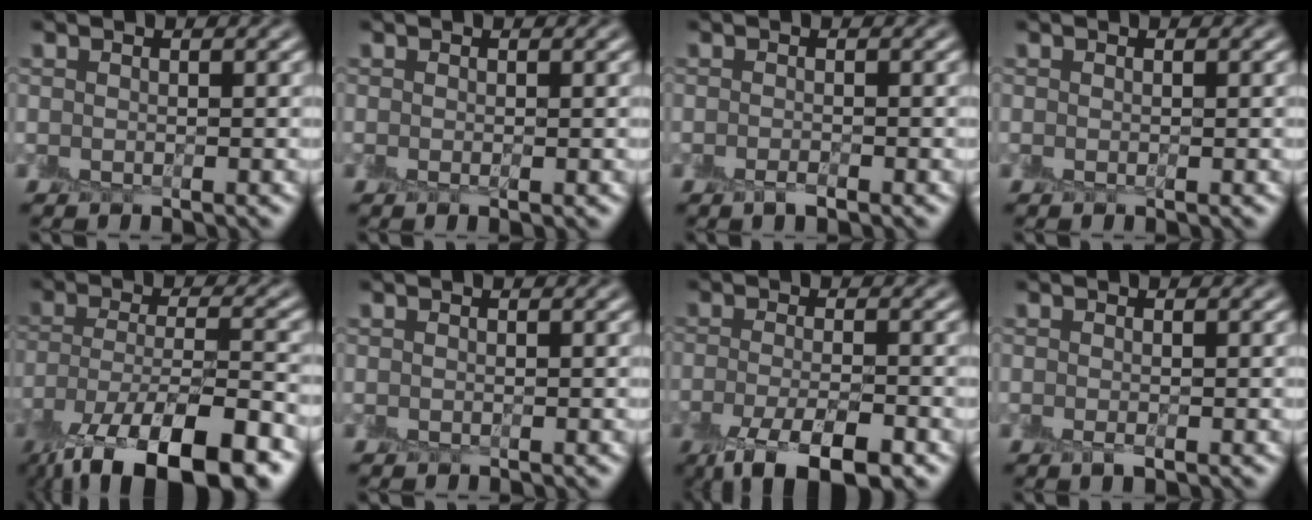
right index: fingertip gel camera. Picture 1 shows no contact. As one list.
[{"total": 0.5, "force": [-0.1, 0.0, 0.5], "torque": [-0.006, -0.004, -0.002]}, {"total": 1.0, "force": [-0.8, 0.2, 0.6], "torque": [-0.012, -0.005, -0.015]}, {"total": 0.0}, {"total": 13.1, "force": [-8.7, 4.0, 8.9], "torque": [-0.177, -0.021, -0.150]}, {"total": 0.0}, {"total": 6.4, "force": [-4.0, 1.9, 4.6], "torque": [-0.083, -0.015, -0.070]}, {"total": 0.9, "force": [-0.5, 0.2, 0.7], "torque": [-0.014, -0.007, -0.008]}]